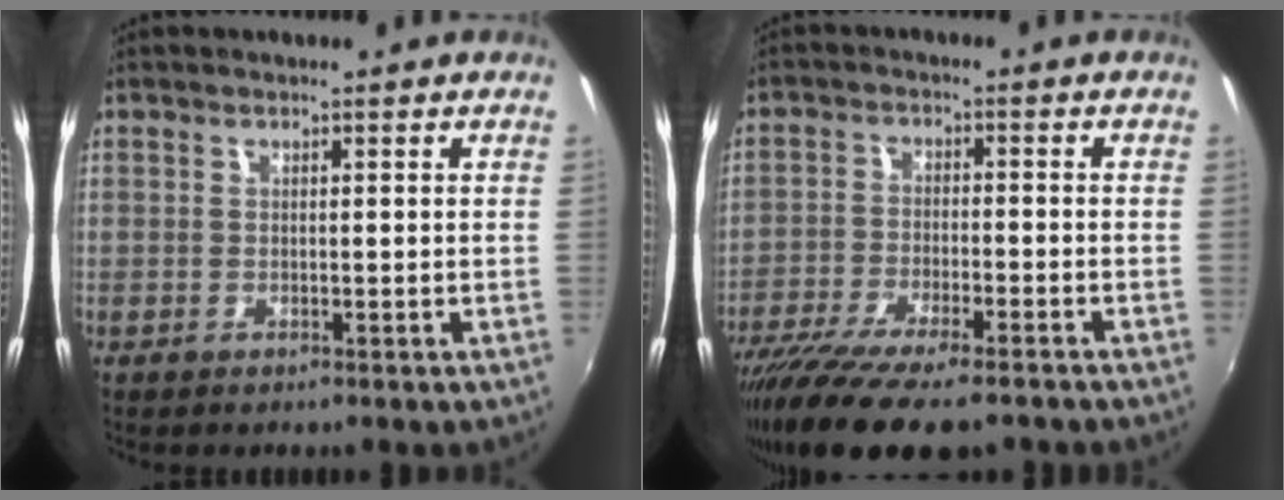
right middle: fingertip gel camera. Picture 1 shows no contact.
{"total": 16.1, "force": [-12.6, 3.6, 9.3], "torque": [-0.194, -0.054, -0.211]}